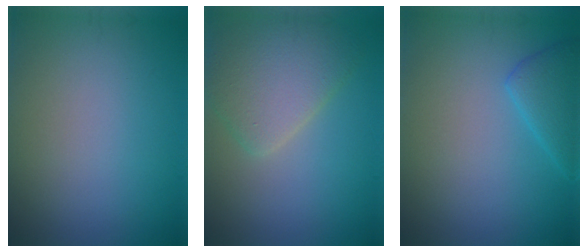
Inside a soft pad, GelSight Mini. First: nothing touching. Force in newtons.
{"total": 4.8, "press": 4.8, "slide": 0.2}
{"total": 2.9, "press": 2.9, "slide": 0.2}